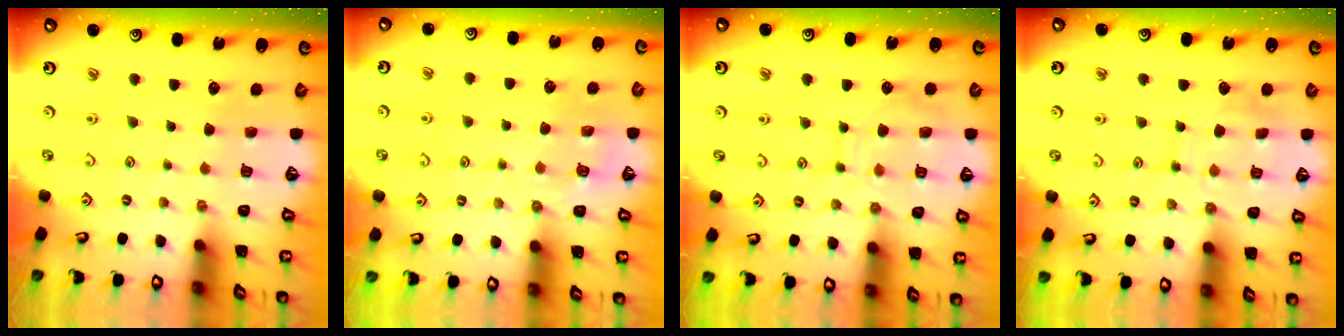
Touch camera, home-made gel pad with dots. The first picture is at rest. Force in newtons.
{"total": 4.9, "press": 4.8, "slide": 1.1}
{"total": 10.3, "press": 10.2, "slide": 1.0}
{"total": 9.4, "press": 9.4, "slide": 0.7}